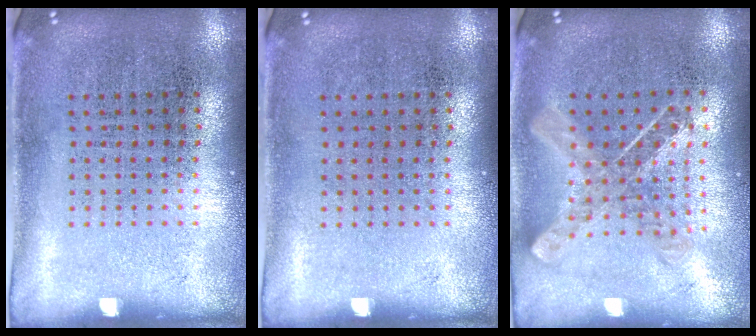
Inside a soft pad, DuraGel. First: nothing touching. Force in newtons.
{"total": 0.0}
{"total": 1.0, "press": 0.9, "slide": 0.1}